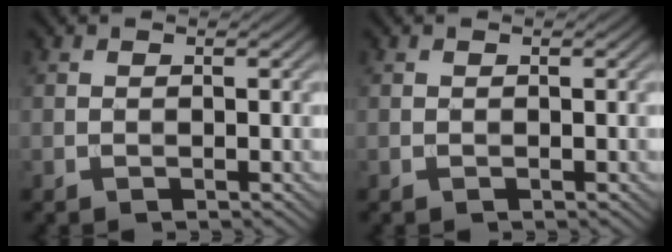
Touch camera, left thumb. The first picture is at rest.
{"total": 0.0}